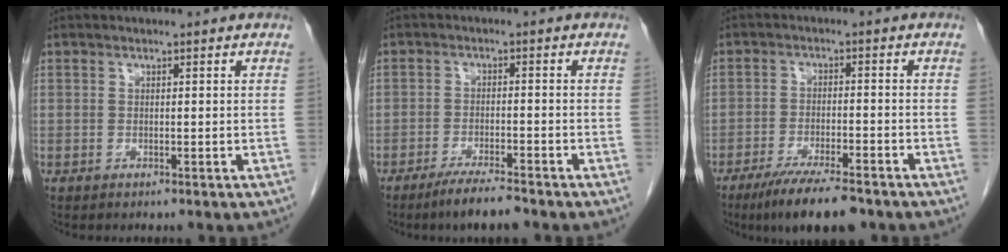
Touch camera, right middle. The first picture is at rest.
{"total": 5.6, "force": [-4.5, 0.3, 3.3], "torque": [-0.061, -0.014, -0.078]}
{"total": 10.1, "force": [-7.7, 1.6, 6.3], "torque": [-0.104, -0.022, -0.124]}